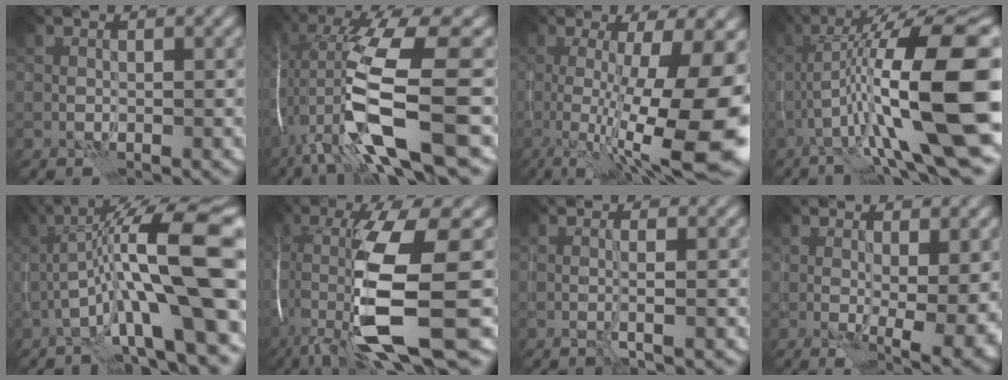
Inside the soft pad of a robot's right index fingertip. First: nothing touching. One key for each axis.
{"total": 13.2, "fx": -3.0, "fy": 3.1, "fz": 12.5, "tx": -0.258, "ty": -0.007, "tz": -0.042}
{"total": 12.8, "fx": -1.6, "fy": 3.0, "fz": 12.3, "tx": -0.182, "ty": -0.017, "tz": -0.019}
{"total": 15.4, "fx": -1.9, "fy": 3.3, "fz": 15.0, "tx": -0.244, "ty": 0.024, "tz": -0.026}
{"total": 15.1, "fx": -1.3, "fy": 3.2, "fz": 14.7, "tx": -0.236, "ty": 0.032, "tz": -0.016}
{"total": 12.4, "fx": -3.7, "fy": 2.3, "fz": 11.6, "tx": -0.225, "ty": -0.013, "tz": -0.061}
{"total": 1.2, "fx": -0.2, "fy": 0.0, "fz": 1.2, "tx": -0.018, "ty": -0.001, "tz": -0.008}
{"total": 6.4, "fx": -0.5, "fy": 2.1, "fz": 6.0, "tx": -0.087, "ty": -0.019, "tz": 0.003}